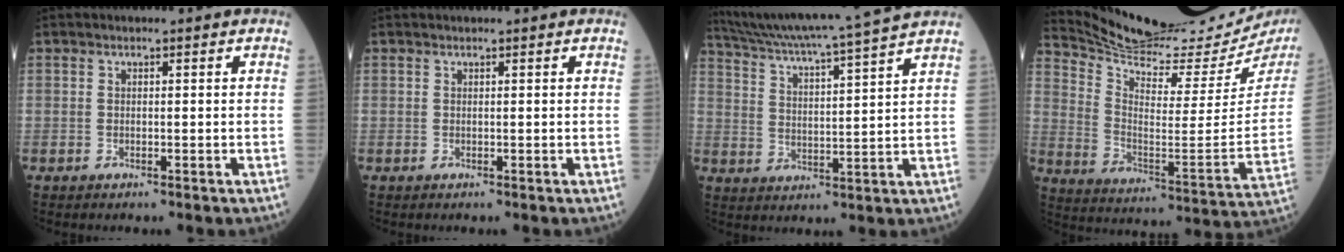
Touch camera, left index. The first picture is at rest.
{"total": 0.9, "force": [0.9, -0.1, 0.3], "torque": [-0.004, 0.011, 0.016]}
{"total": 16.5, "force": [14.8, -2.4, 7.0], "torque": [-0.129, -0.020, 0.220]}
{"total": 26.1, "force": [24.3, 1.7, 9.2], "torque": [-0.164, -0.107, 0.341]}